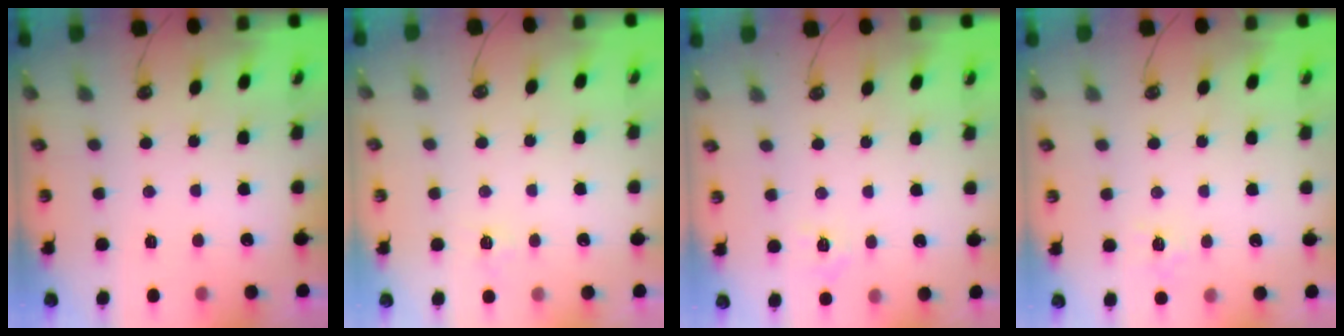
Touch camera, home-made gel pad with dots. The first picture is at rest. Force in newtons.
{"total": 4.0, "press": 3.9, "slide": 0.4}
{"total": 8.7, "press": 8.6, "slide": 0.8}
{"total": 7.2, "press": 7.2, "slide": 0.7}